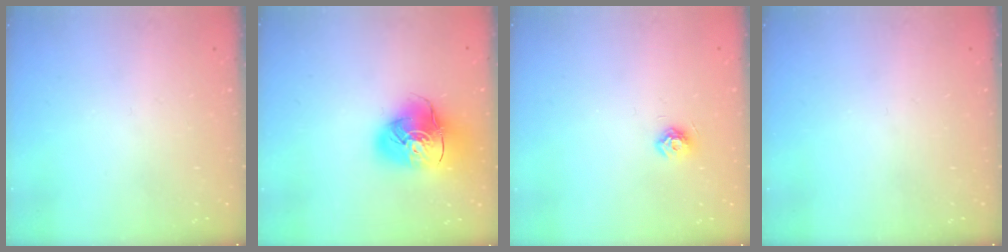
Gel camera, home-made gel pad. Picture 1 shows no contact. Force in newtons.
{"total": 14.9, "press": 14.7, "slide": 2.1}
{"total": 7.6, "press": 7.5, "slide": 1.1}
{"total": 0.0}